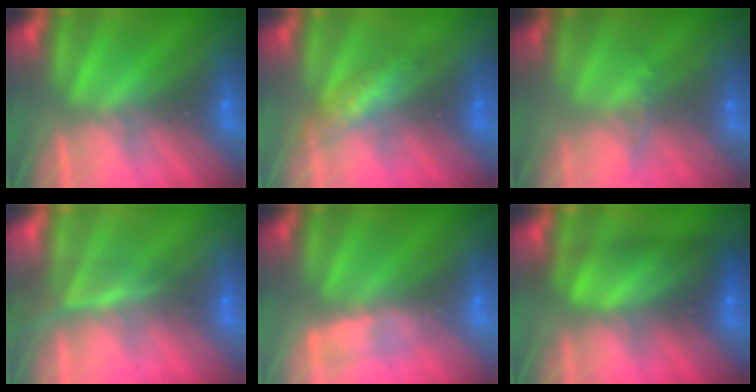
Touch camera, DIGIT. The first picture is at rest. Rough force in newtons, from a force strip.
{"total": 2.5}
{"total": 5.8}
{"total": 4.5}
{"total": 3.0}
{"total": 6.1}